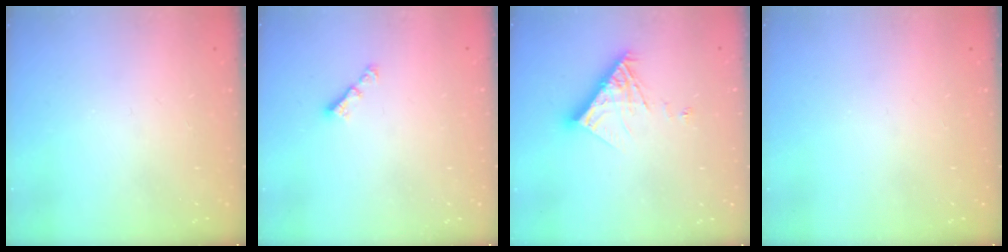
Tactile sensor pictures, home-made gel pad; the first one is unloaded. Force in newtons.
{"total": 3.3, "press": 3.3, "slide": 0.4}
{"total": 10.3, "press": 10.2, "slide": 0.9}
{"total": 0.0}